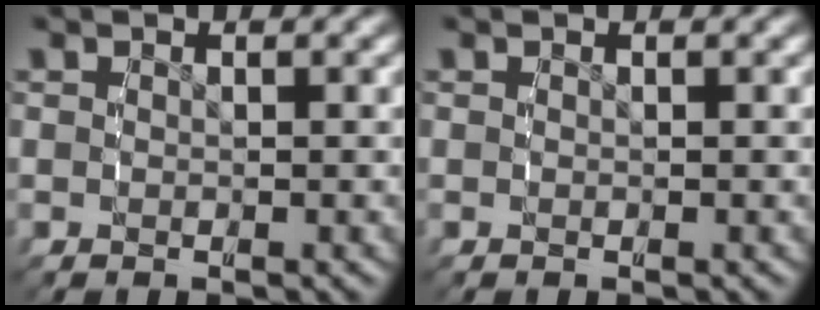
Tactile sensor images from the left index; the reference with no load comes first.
{"total": 0.0}